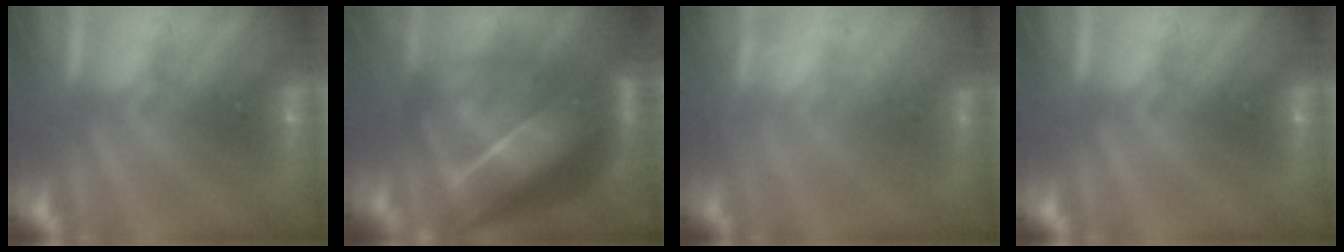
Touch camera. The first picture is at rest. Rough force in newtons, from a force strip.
{"total": 6.9}
{"total": 2.9}
{"total": 0.0}